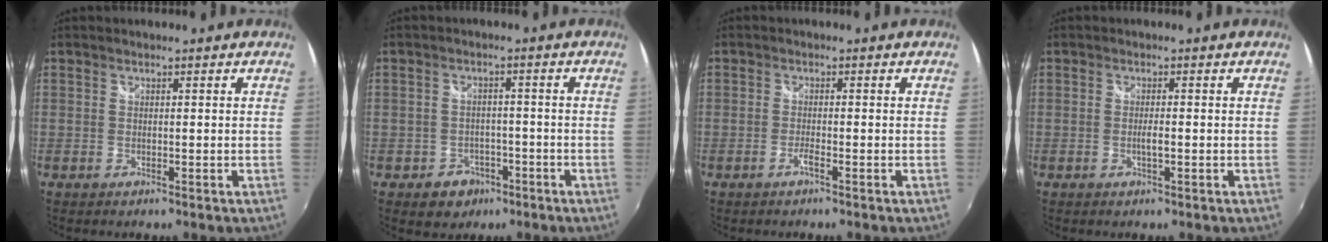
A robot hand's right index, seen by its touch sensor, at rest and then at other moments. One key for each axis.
{"total": 5.6, "fx": -3.0, "fy": 4.6, "fz": 1.3, "tx": -0.043, "ty": 0.010, "tz": -0.031}
{"total": 1.4, "fx": -0.8, "fy": -0.1, "fz": 1.1, "tx": -0.025, "ty": -0.002, "tz": -0.019}
{"total": 1.6, "fx": -0.5, "fy": 0.1, "fz": 1.6, "tx": -0.030, "ty": -0.002, "tz": -0.008}